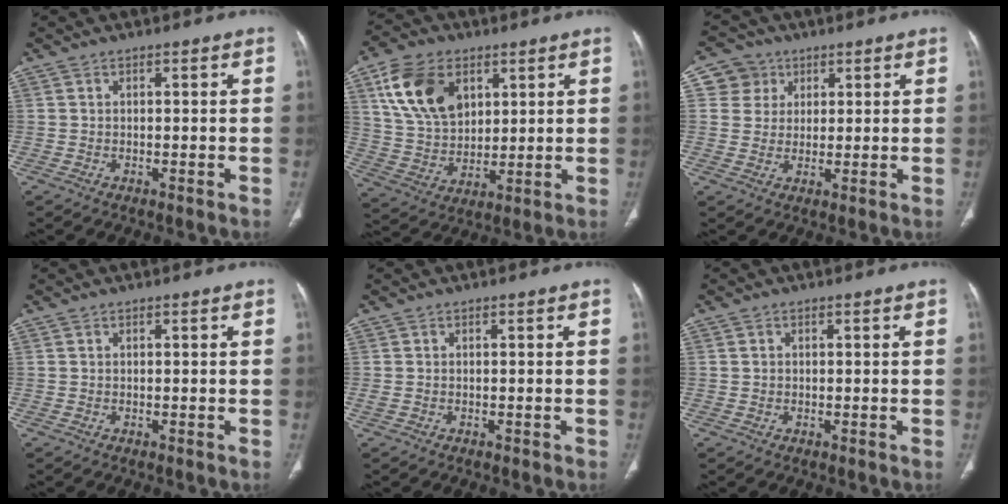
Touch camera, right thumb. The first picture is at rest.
{"total": 15.1, "force": [6.3, 10.0, 9.4], "torque": [-0.152, -0.017, 0.128]}
{"total": 5.7, "force": [2.2, 5.2, 0.4], "torque": [0.021, -0.005, 0.036]}
{"total": 0.0}
{"total": 0.9, "force": [-0.3, 0.6, 0.6], "torque": [-0.022, 0.006, -0.001]}
{"total": 0.6, "force": [0.1, 0.5, 0.2], "torque": [0.003, 0.003, 0.002]}